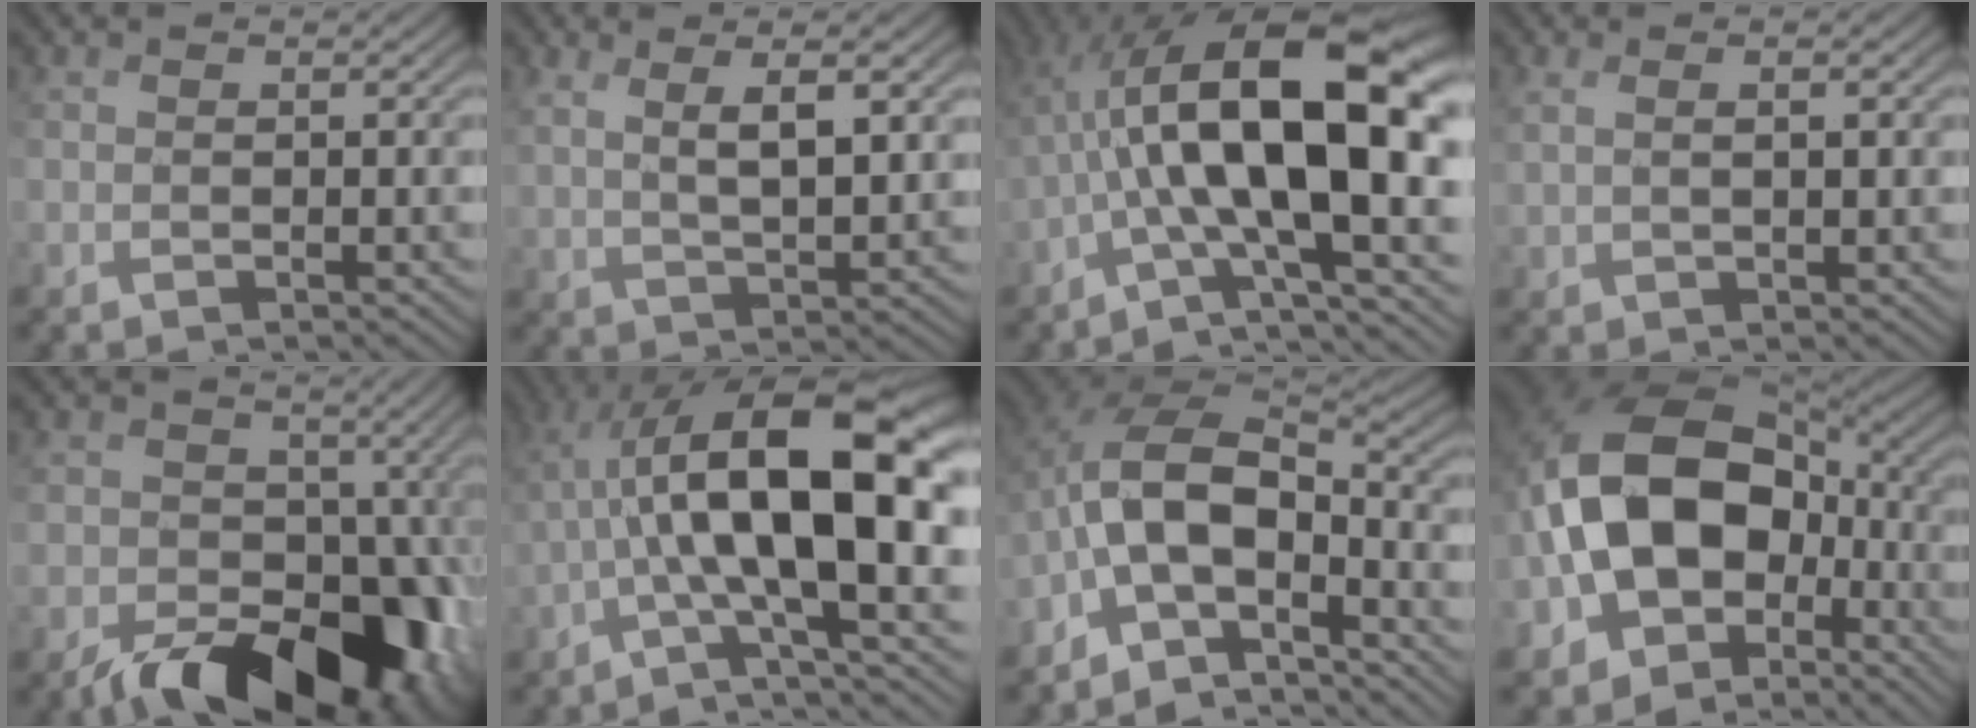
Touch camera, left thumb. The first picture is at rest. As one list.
[{"total": 6.7, "force": [3.2, 2.0, 5.5], "torque": [-0.100, -0.002, 0.060]}, {"total": 17.0, "force": [-0.2, 6.4, 15.8], "torque": [-0.263, 0.035, -0.017]}, {"total": 3.0, "force": [1.2, 0.9, 2.6], "torque": [-0.044, -0.003, 0.021]}, {"total": 14.7, "force": [-5.3, 9.8, 9.6], "torque": [-0.115, -0.039, -0.087]}, {"total": 15.5, "force": [-0.3, 4.8, 14.7], "torque": [-0.252, 0.028, -0.012]}, {"total": 11.3, "force": [-4.7, 5.2, 8.8], "torque": [-0.166, 0.003, -0.105]}, {"total": 16.2, "force": [-3.1, 11.7, 10.8], "torque": [-0.221, -0.010, -0.064]}]